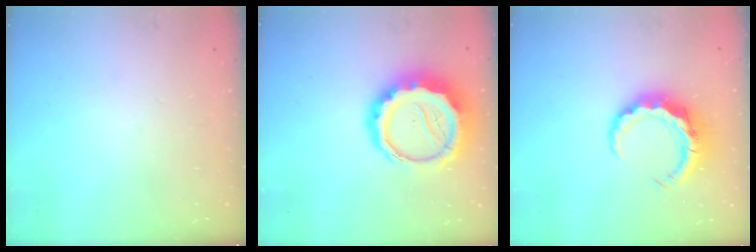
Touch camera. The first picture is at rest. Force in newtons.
{"total": 14.7, "press": 14.4, "slide": 3.1}
{"total": 7.6, "press": 7.4, "slide": 1.8}